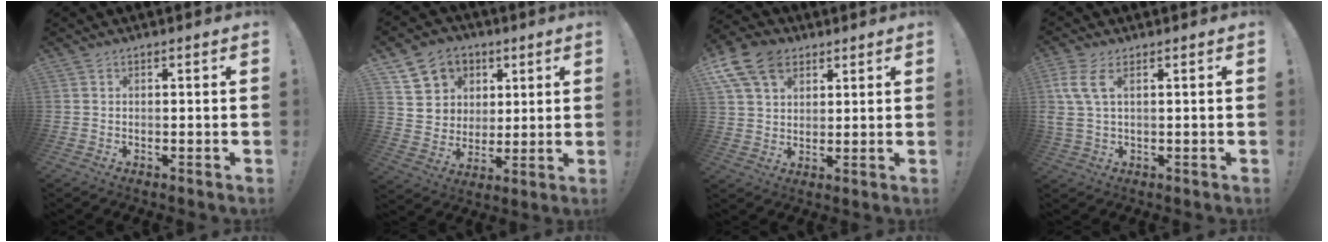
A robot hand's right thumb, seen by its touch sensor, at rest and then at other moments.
{"total": 11.2, "force": [4.8, 9.8, 2.5], "torque": [-0.035, -0.022, 0.103]}
{"total": 13.3, "force": [6.7, 9.2, 6.9], "torque": [-0.121, -0.026, 0.131]}
{"total": 6.8, "force": [2.3, 2.6, 5.8], "torque": [-0.121, -0.008, 0.046]}